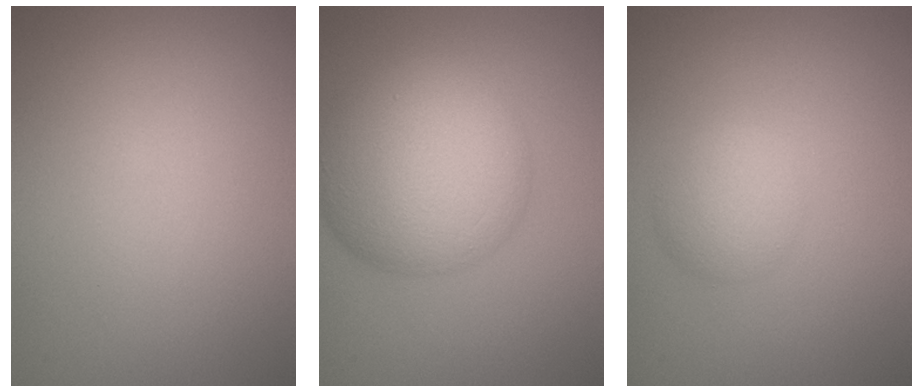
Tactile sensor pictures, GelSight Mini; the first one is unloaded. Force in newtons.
{"total": 9.7, "press": 9.7, "slide": 0.1}
{"total": 2.5, "press": 2.5, "slide": 0.1}